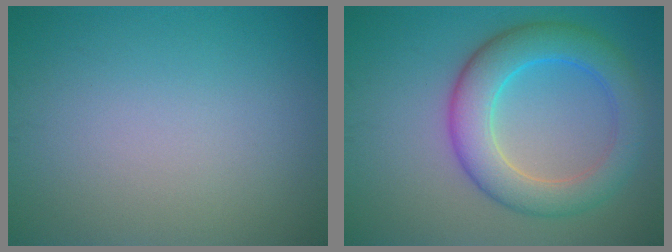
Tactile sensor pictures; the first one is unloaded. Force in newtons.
{"total": 6.8, "press": 6.8, "slide": 0.4}